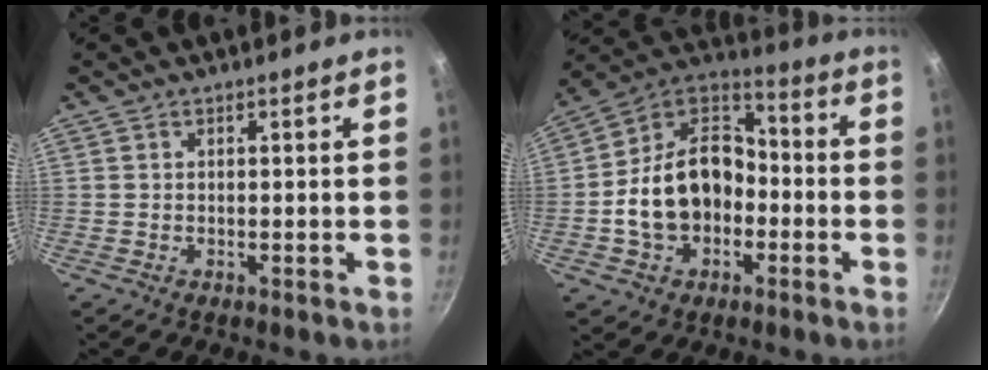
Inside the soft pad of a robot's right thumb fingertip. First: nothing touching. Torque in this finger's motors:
{"motor_torque": [1.74, 3.27, 1.67, -0.67, 0.14]}